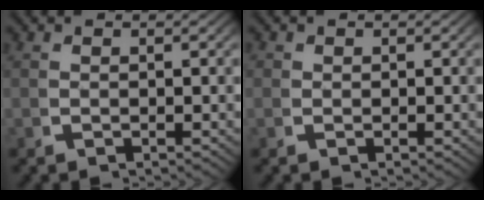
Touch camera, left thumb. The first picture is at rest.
{"total": 0.7, "force": [0.1, 0.7, 0.1], "torque": [-0.005, -0.006, 0.002]}